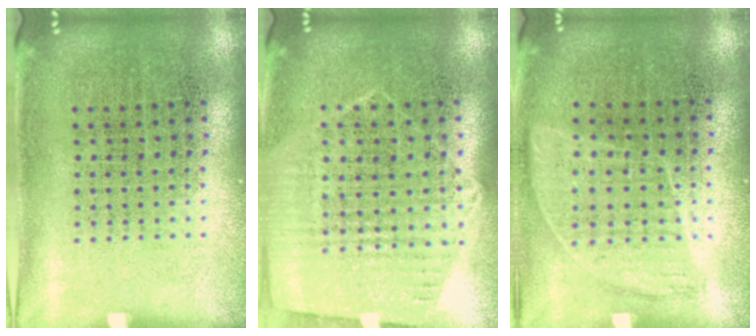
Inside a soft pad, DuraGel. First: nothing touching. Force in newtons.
{"total": 1.2, "press": 1.2, "slide": 0.4}
{"total": 0.9, "press": 0.8, "slide": 0.5}